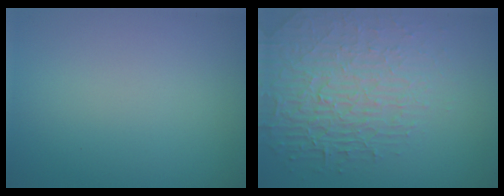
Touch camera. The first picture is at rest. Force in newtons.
{"total": 4.9, "press": 4.4, "slide": 2.1}